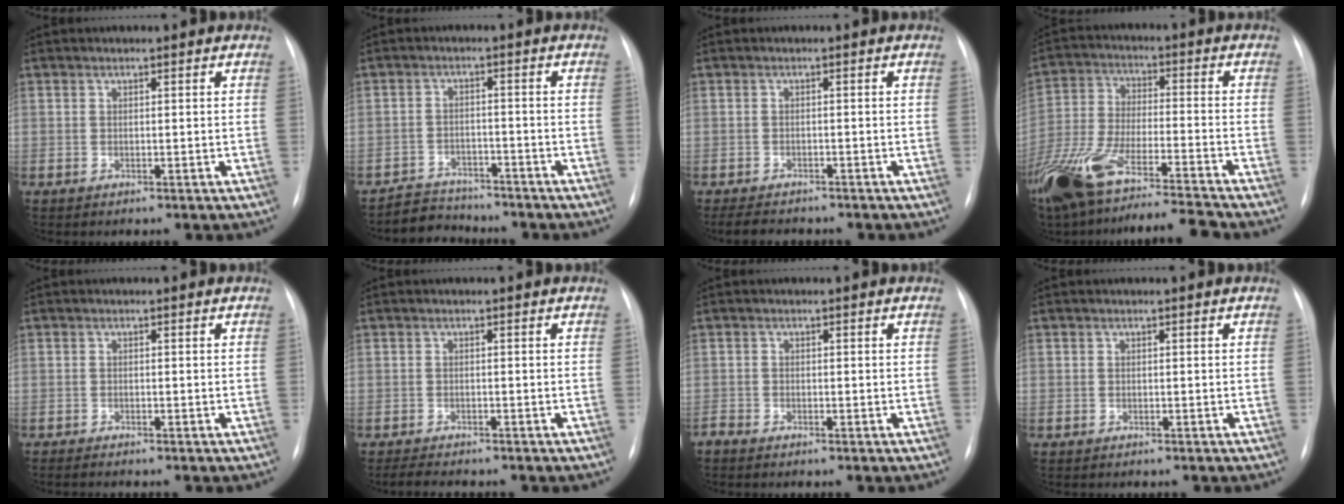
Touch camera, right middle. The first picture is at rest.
{"total": 5.2, "force": [-4.9, 1.6, -0.6], "torque": [0.011, 0.001, -0.081]}
{"total": 4.7, "force": [-4.2, 1.4, 1.6], "torque": [-0.027, -0.009, -0.060]}
{"total": 19.3, "force": [-15.6, 1.3, 11.3], "torque": [-0.238, -0.028, -0.281]}
{"total": 2.4, "force": [-2.2, 0.2, 1.1], "torque": [-0.020, -0.006, -0.030]}
{"total": 3.5, "force": [-3.2, 0.6, 1.3], "torque": [-0.023, -0.011, -0.049]}
{"total": 1.1, "force": [-1.1, 0.1, 0.1], "torque": [-0.005, -0.003, -0.021]}
{"total": 0.7, "force": [-0.6, 0.5, 0.0], "torque": [-0.007, 0.004, -0.012]}